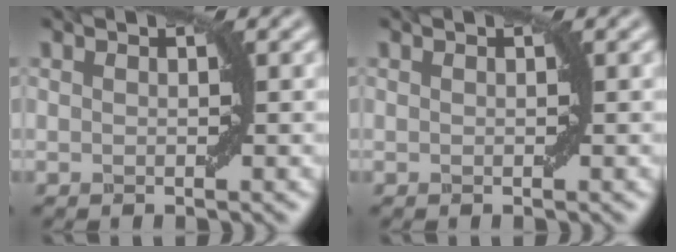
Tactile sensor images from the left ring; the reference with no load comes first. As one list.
[{"total": 0.0}]